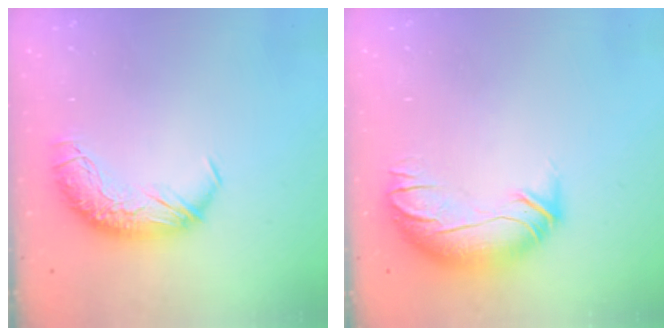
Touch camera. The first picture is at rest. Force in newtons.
{"total": 3.0, "press": 1.0, "slide": 2.8}